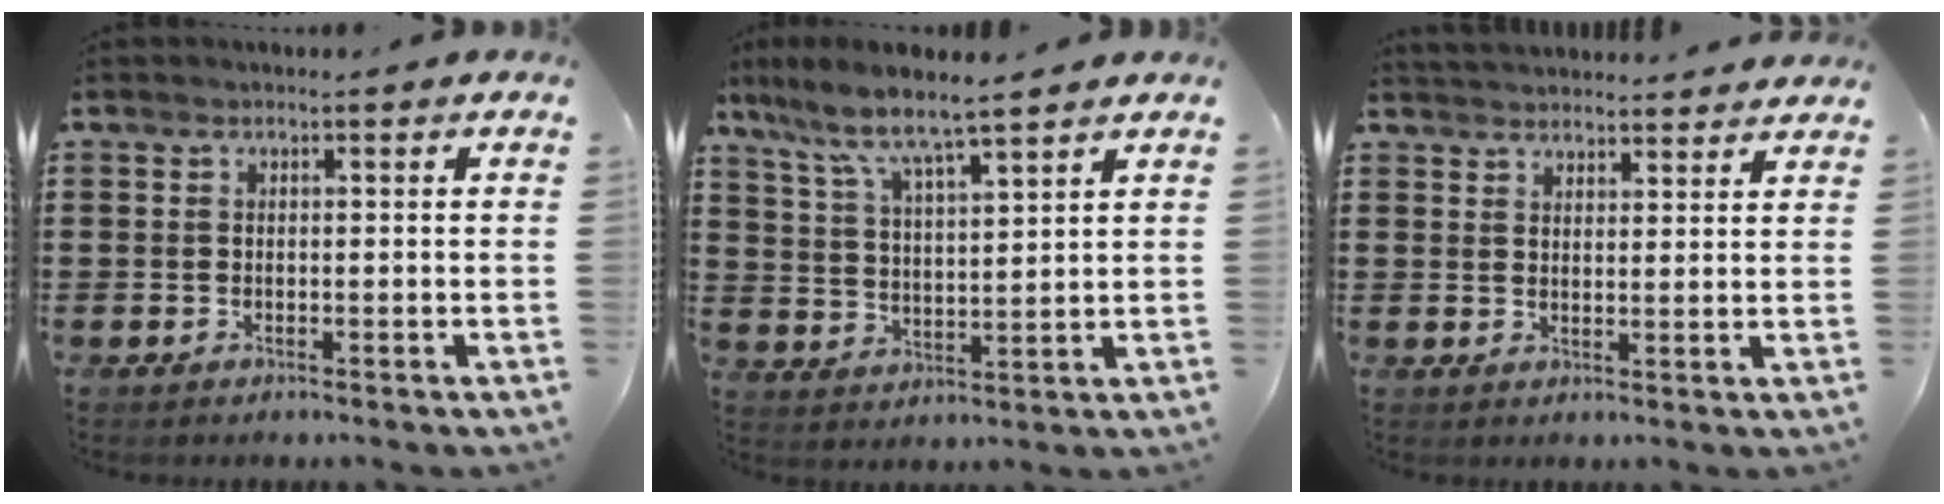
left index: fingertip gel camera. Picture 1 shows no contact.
{"total": 5.7, "force": [4.9, 0.3, 2.8], "torque": [-0.080, -0.029, 0.079]}
{"total": 2.8, "force": [2.7, -0.1, -0.4], "torque": [-0.001, -0.009, 0.052]}